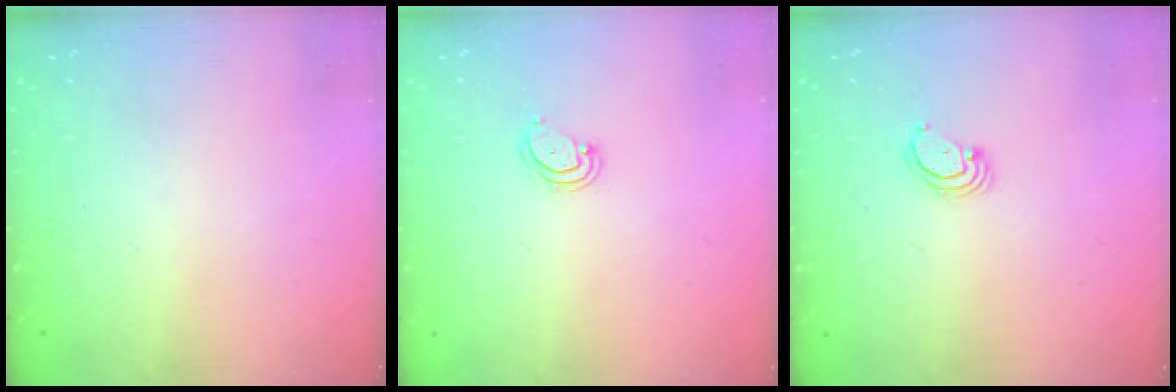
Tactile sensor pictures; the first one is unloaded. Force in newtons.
{"total": 3.8, "press": 3.8, "slide": 0.4}
{"total": 2.5, "press": 2.5, "slide": 0.2}